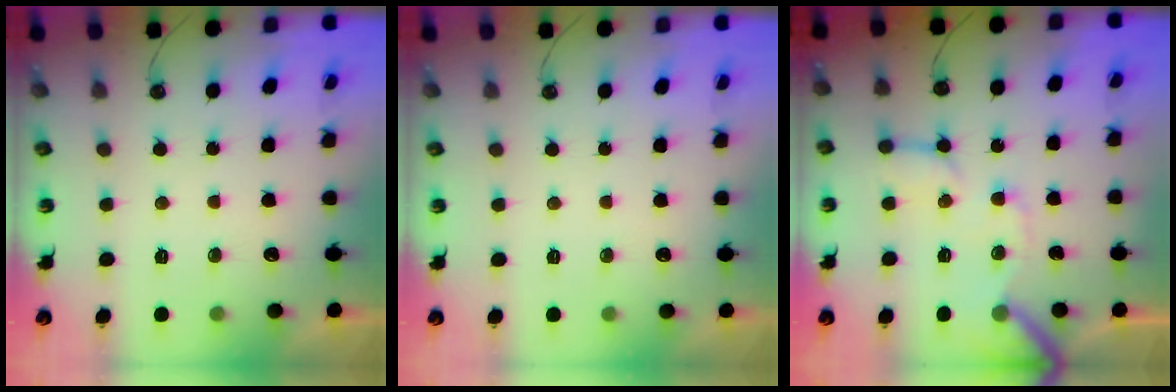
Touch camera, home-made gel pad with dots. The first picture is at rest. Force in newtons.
{"total": 0.0}
{"total": 11.1, "press": 11.0, "slide": 1.7}